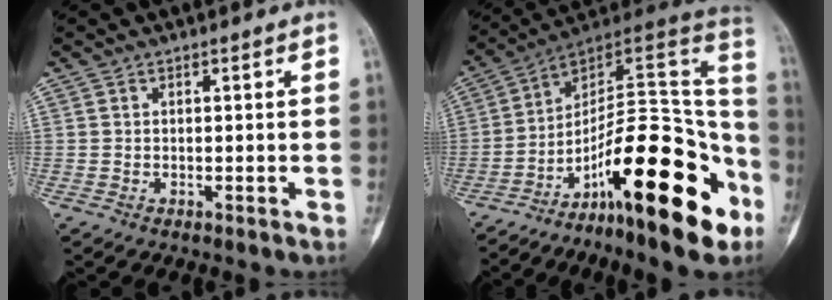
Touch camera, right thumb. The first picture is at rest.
{"total": 26.0, "force": [-12.4, 8.5, 21.2], "torque": [-0.264, 0.100, -0.187]}